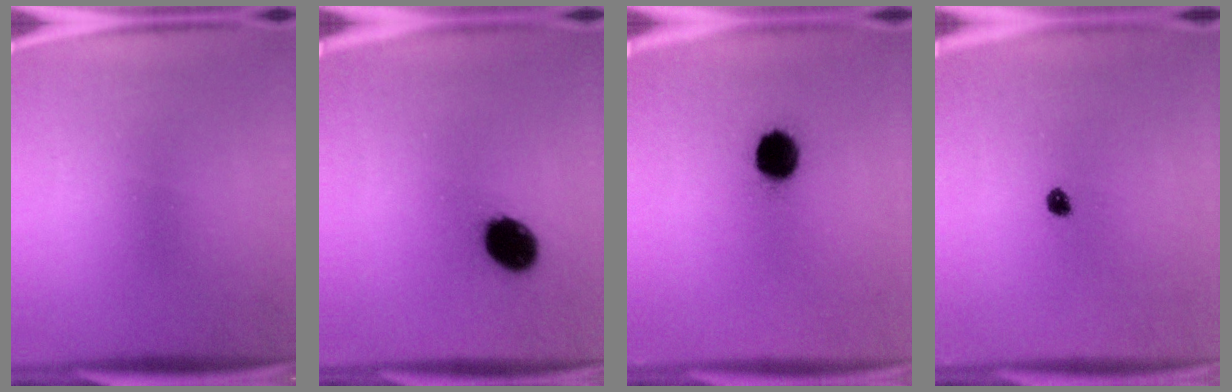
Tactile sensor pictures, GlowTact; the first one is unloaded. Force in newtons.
{"total": 10.0}
{"total": 9.5}
{"total": 1.9}